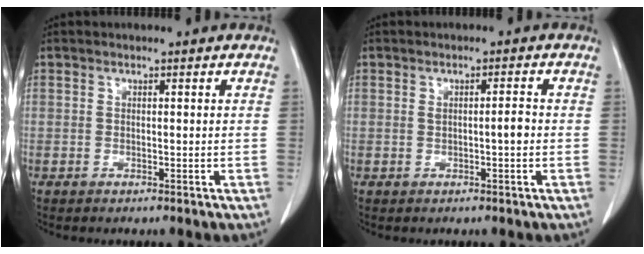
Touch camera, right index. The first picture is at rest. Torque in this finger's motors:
{"motor_torque": [0.06, -0.03, 0.05, 0.01]}